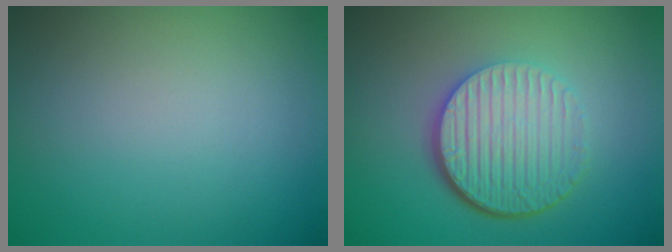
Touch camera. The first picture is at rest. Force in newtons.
{"total": 6.5, "press": 4.4, "slide": 4.8}